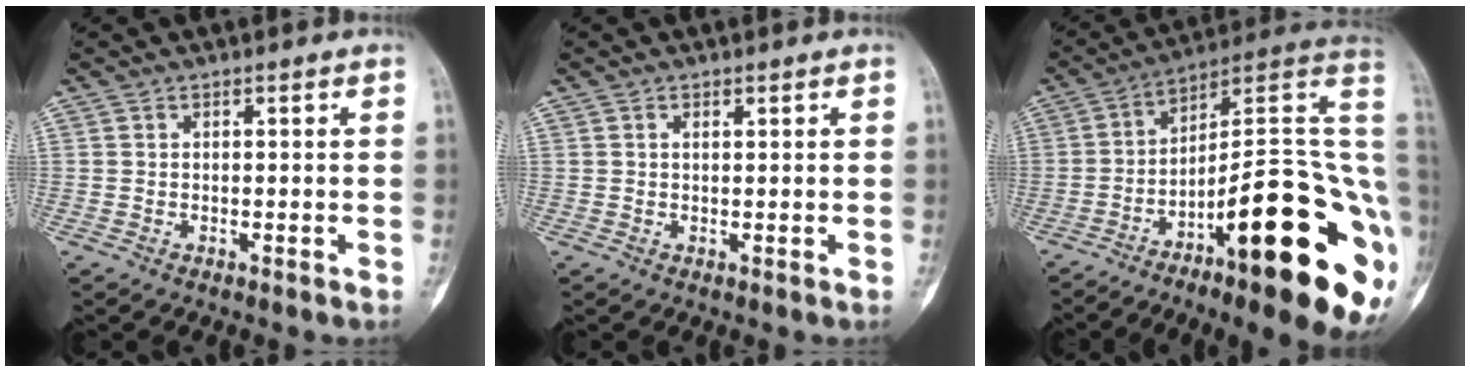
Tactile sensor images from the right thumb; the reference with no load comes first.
{"total": 0.7, "force": [0.4, 0.3, 0.5], "torque": [-0.010, 0.001, 0.007]}
{"total": 30.8, "force": [-8.8, 8.3, 28.4], "torque": [-0.310, 0.052, -0.127]}